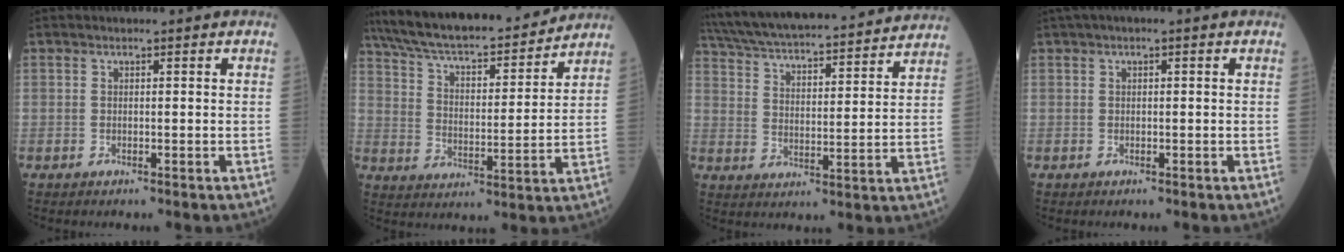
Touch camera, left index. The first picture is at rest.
{"total": 21.2, "force": [19.0, 3.4, 8.9], "torque": [-0.156, 0.016, 0.291]}
{"total": 27.3, "force": [24.9, 3.3, 10.7], "torque": [-0.193, 0.004, 0.349]}
{"total": 1.5, "force": [0.6, 0.3, 1.4], "torque": [-0.029, 0.011, 0.007]}